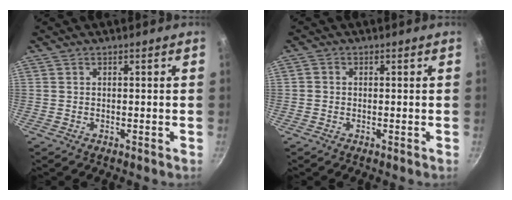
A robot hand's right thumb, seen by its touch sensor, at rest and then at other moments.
{"total": 1.0, "force": [-0.2, 0.9, 0.4], "torque": [-0.007, 0.004, -0.005]}